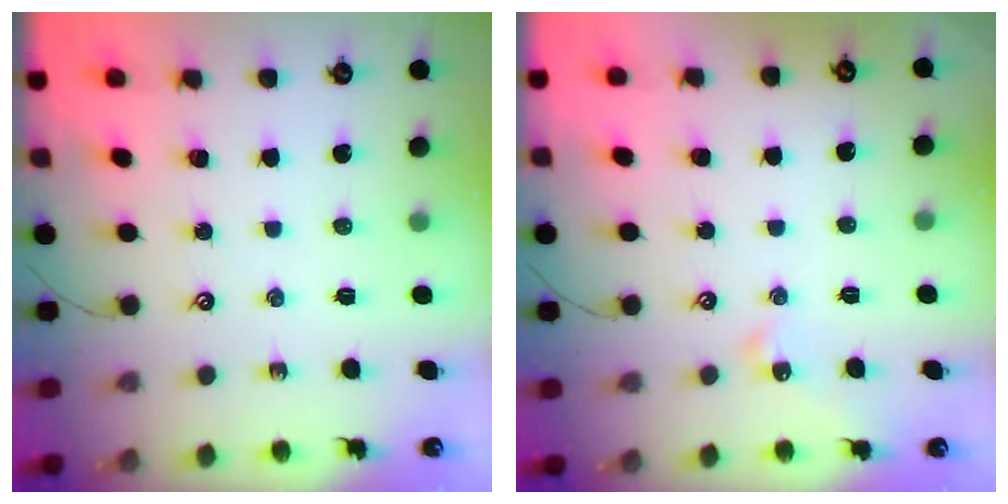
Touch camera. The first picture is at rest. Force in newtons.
{"total": 1.9, "press": 1.8, "slide": 0.5}